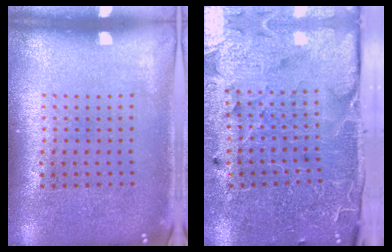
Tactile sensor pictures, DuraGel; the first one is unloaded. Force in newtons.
{"total": 3.8, "press": 3.6, "slide": 1.3}